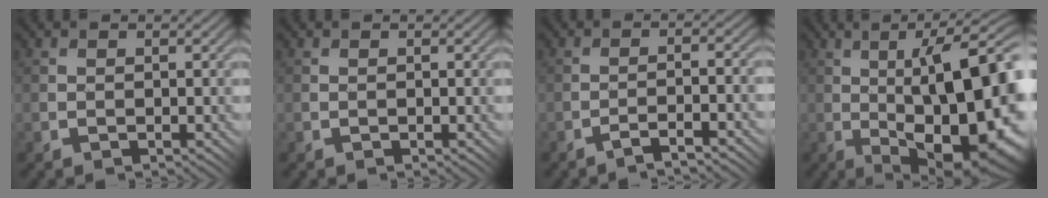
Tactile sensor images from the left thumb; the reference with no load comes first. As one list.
[{"total": 0.0}, {"total": 3.0, "force": [-2.1, -0.3, 2.0], "torque": [-0.038, 0.012, -0.041]}, {"total": 18.0, "force": [-0.2, 5.9, 17.0], "torque": [-0.213, 0.024, -0.004]}]